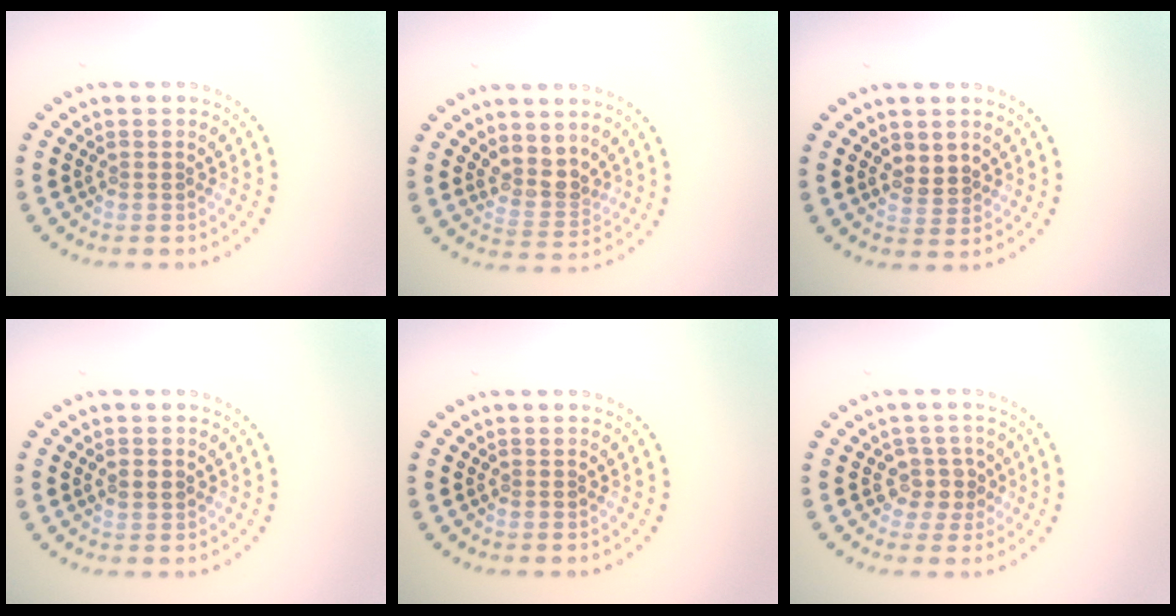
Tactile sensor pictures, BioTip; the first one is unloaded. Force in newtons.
{"total": 2.5, "press": 1.9, "slide": 1.7}
{"total": 1.8, "press": 1.7, "slide": 0.6}
{"total": 1.7, "press": 1.7, "slide": 0.0}
{"total": 0.0}
{"total": 2.2, "press": 1.9, "slide": 1.1}